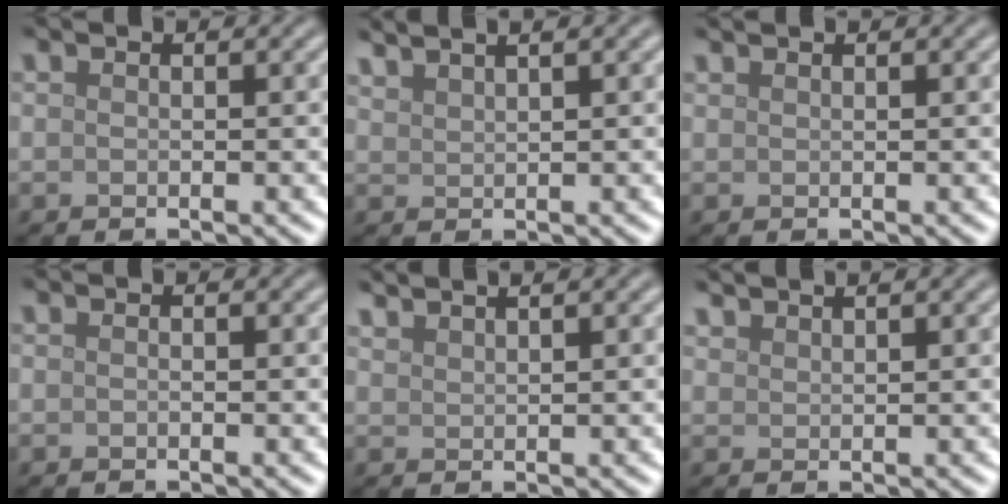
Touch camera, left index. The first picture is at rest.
{"total": 3.9, "force": [3.0, 1.2, 2.2], "torque": [-0.013, 0.023, 0.024]}
{"total": 0.7, "force": [0.7, 0.1, 0.2], "torque": [-0.003, 0.001, 0.012]}
{"total": 0.0}
{"total": 2.5, "force": [2.1, 0.6, 1.2], "torque": [-0.006, 0.010, 0.023]}
{"total": 1.6, "force": [1.5, 0.1, 0.4], "torque": [-0.006, 0.004, 0.030]}